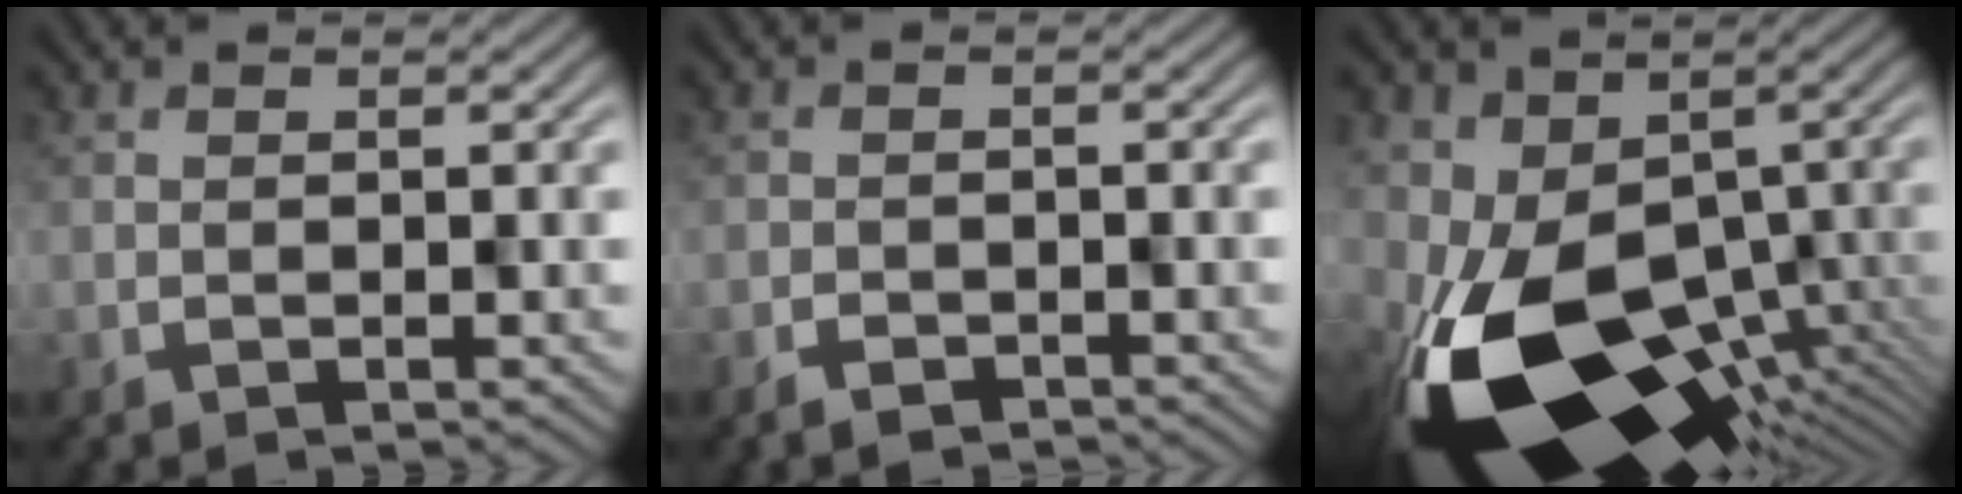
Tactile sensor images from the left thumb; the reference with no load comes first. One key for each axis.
{"total": 2.0, "fx": -1.7, "fy": 0.7, "fz": 0.8, "tx": -0.012, "ty": 0.001, "tz": -0.031}
{"total": 18.4, "fx": -5.8, "fy": 11.0, "fz": 13.5, "tx": -0.245, "ty": -0.033, "tz": -0.062}